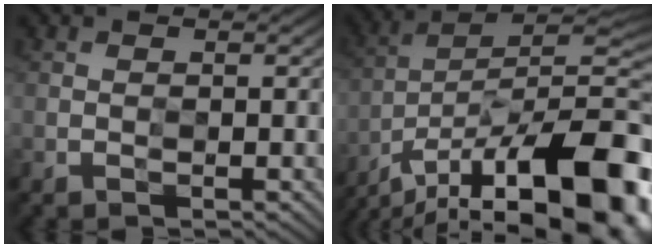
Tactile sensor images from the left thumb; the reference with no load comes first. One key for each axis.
{"total": 20.4, "fx": -15.5, "fy": 6.9, "fz": 11.4, "tx": -0.139, "ty": 0.001, "tz": -0.240}